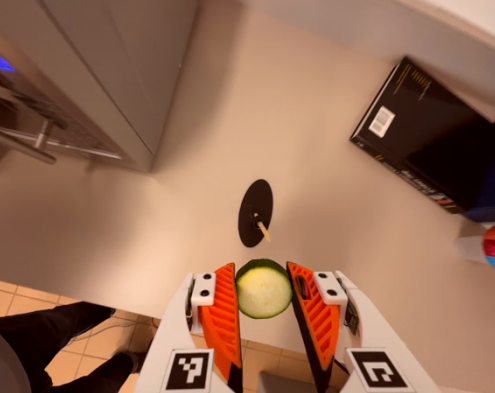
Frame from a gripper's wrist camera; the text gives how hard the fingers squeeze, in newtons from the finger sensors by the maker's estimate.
{"total": 8.7, "left": 8.6, "right": 8.8}